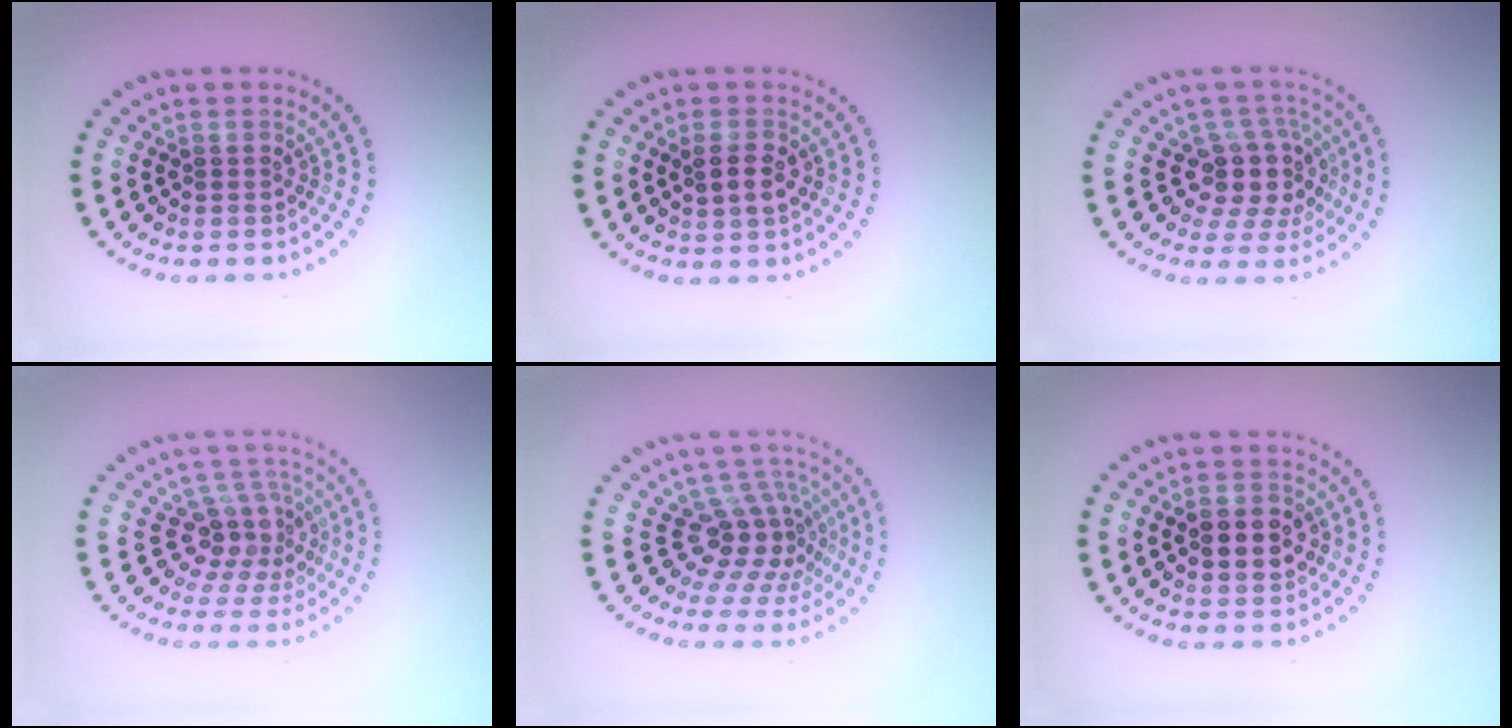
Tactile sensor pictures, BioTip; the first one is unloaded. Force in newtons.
{"total": 2.4, "press": 2.3, "slide": 0.4}
{"total": 4.1, "press": 3.4, "slide": 2.4}
{"total": 3.7, "press": 2.8, "slide": 2.5}
{"total": 4.4, "press": 2.9, "slide": 3.2}
{"total": 4.2, "press": 4.2, "slide": 0.3}